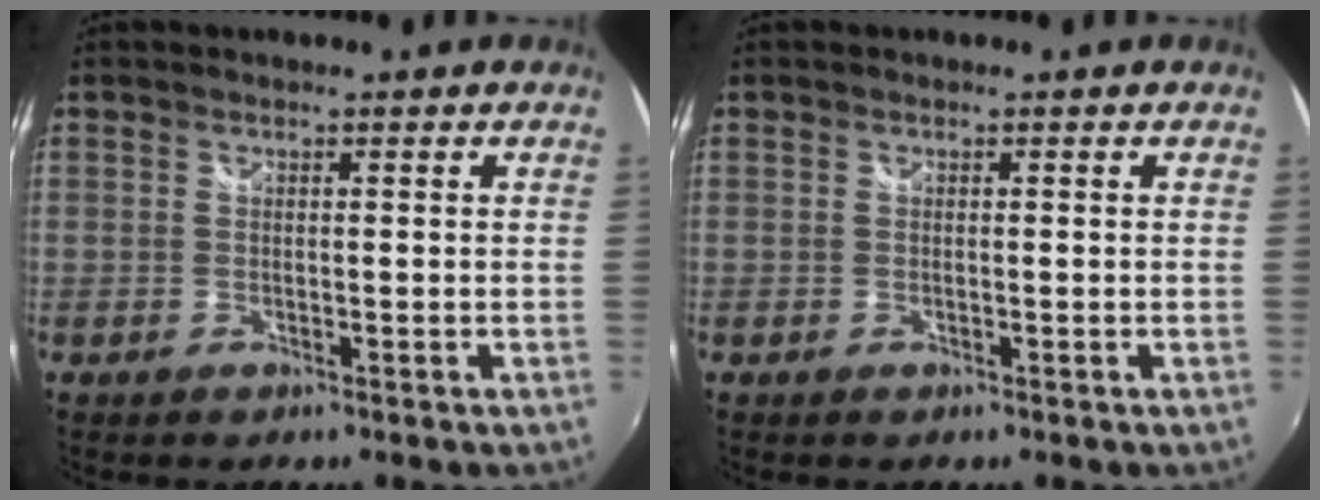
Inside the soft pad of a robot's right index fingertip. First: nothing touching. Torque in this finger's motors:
{"motor_torque": [0.00, 0.00, 0.00, 0.00]}